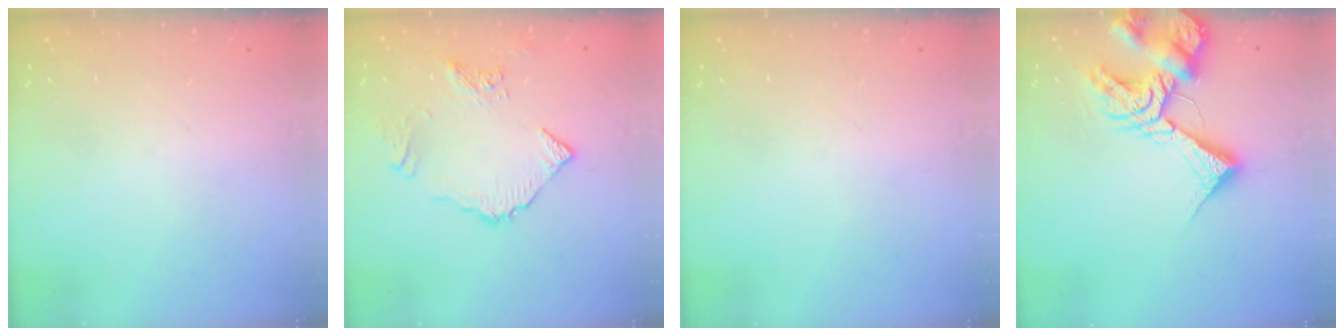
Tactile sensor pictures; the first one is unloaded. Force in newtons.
{"total": 8.8, "press": 8.8, "slide": 0.9}
{"total": 0.0}
{"total": 15.5, "press": 15.4, "slide": 1.7}